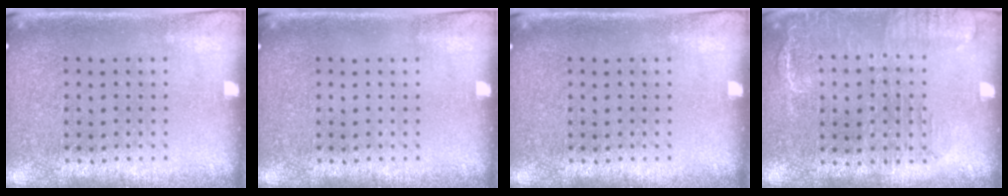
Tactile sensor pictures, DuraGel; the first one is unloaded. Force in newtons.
{"total": 0.0}
{"total": 0.0}
{"total": 1.7, "press": 1.4, "slide": 0.8}